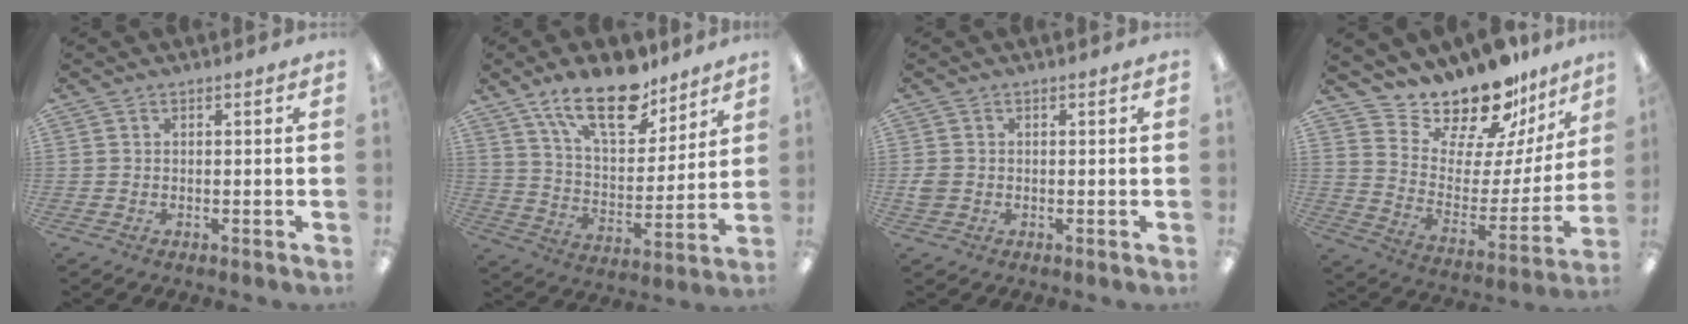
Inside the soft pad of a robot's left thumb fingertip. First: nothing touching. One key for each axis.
{"total": 18.8, "fx": 13.5, "fy": 8.0, "fz": 10.4, "tx": -0.180, "ty": -0.068, "tz": 0.235}
{"total": 2.2, "fx": -0.1, "fy": 2.0, "fz": 1.0, "tx": -0.008, "ty": 0.002, "tz": -0.004}
{"total": 19.4, "fx": 17.7, "fy": 5.9, "fz": 5.1, "tx": -0.087, "ty": -0.156, "tz": 0.307}